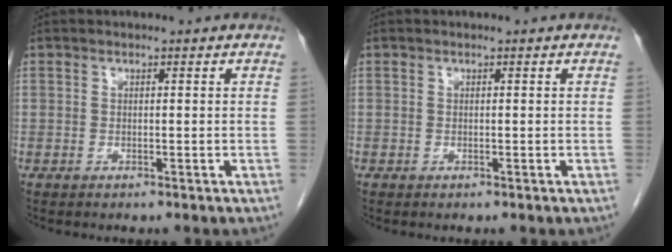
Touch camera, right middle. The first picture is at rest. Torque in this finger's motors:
{"motor_torque": [-0.14, 0.16, 0.06, 0.01]}